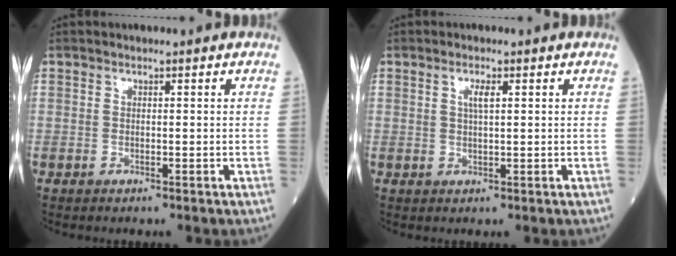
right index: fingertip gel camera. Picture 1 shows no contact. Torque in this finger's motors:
{"motor_torque": [0.33, 0.15, 0.14, 0.05]}